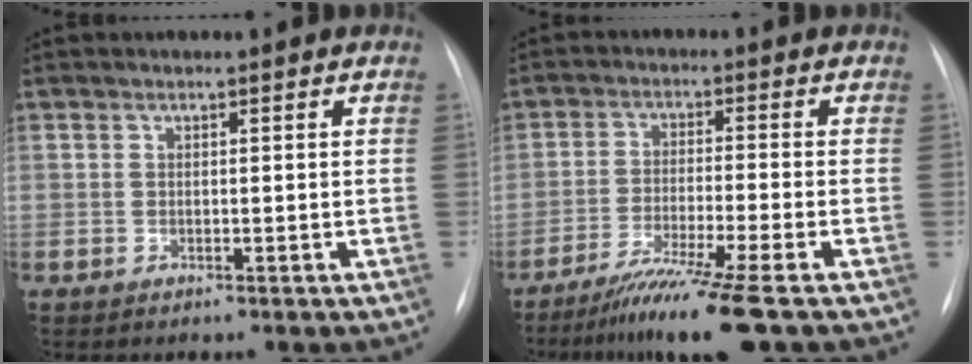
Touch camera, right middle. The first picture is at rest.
{"total": 10.2, "force": [-7.4, -2.0, 6.7], "torque": [-0.112, -0.040, -0.127]}